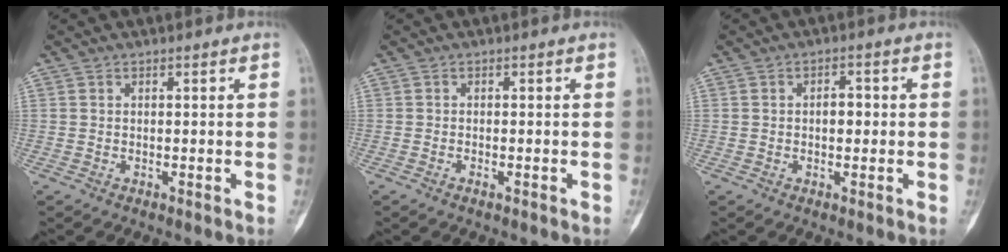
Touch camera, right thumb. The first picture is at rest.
{"total": 0.9, "force": [-0.5, 0.3, 0.6], "torque": [-0.013, 0.002, -0.009]}
{"total": 2.9, "force": [-0.1, 1.8, 2.2], "torque": [-0.021, 0.008, -0.003]}